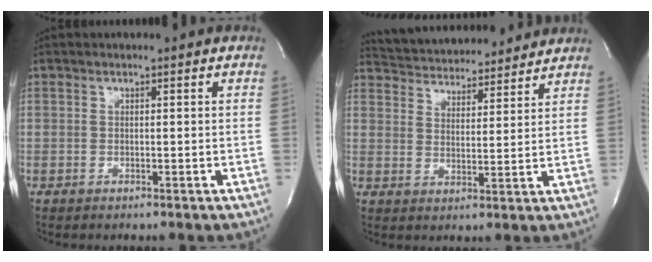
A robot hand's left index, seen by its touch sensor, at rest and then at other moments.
{"total": 14.9, "force": [14.1, 3.1, 3.7], "torque": [-0.061, 0.019, 0.206]}